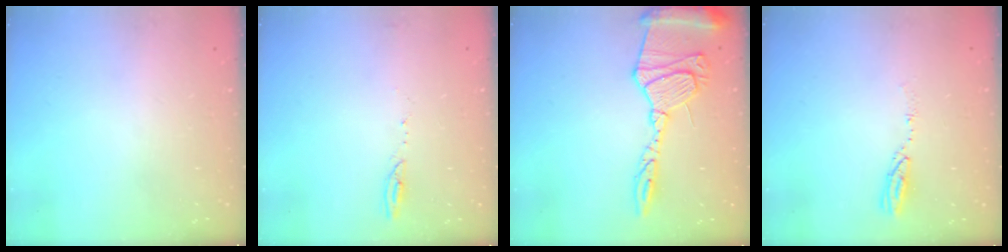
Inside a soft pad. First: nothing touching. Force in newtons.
{"total": 3.8, "press": 3.8, "slide": 0.4}
{"total": 18.1, "press": 18.0, "slide": 1.6}
{"total": 3.8, "press": 3.8, "slide": 0.3}